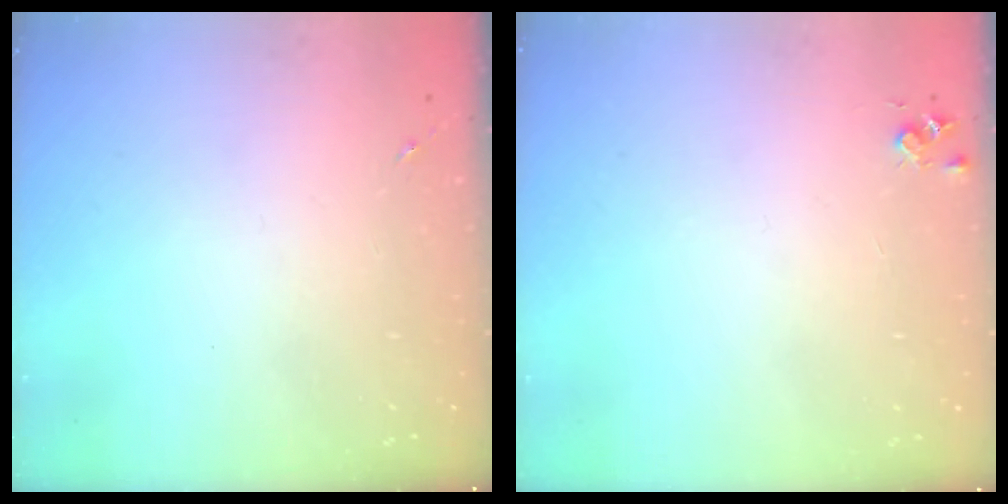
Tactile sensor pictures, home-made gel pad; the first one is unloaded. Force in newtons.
{"total": 4.4, "press": 4.4, "slide": 0.5}